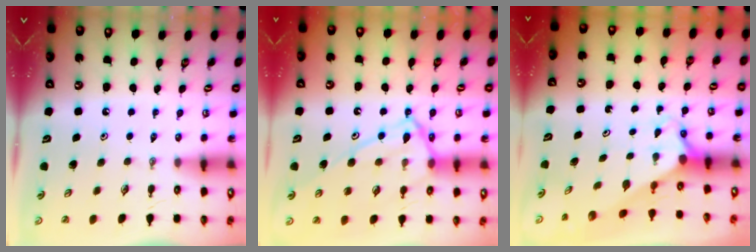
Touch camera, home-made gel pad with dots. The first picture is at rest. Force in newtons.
{"total": 14.8, "press": 14.8, "slide": 1.2}
{"total": 2.2, "press": 2.2, "slide": 0.2}